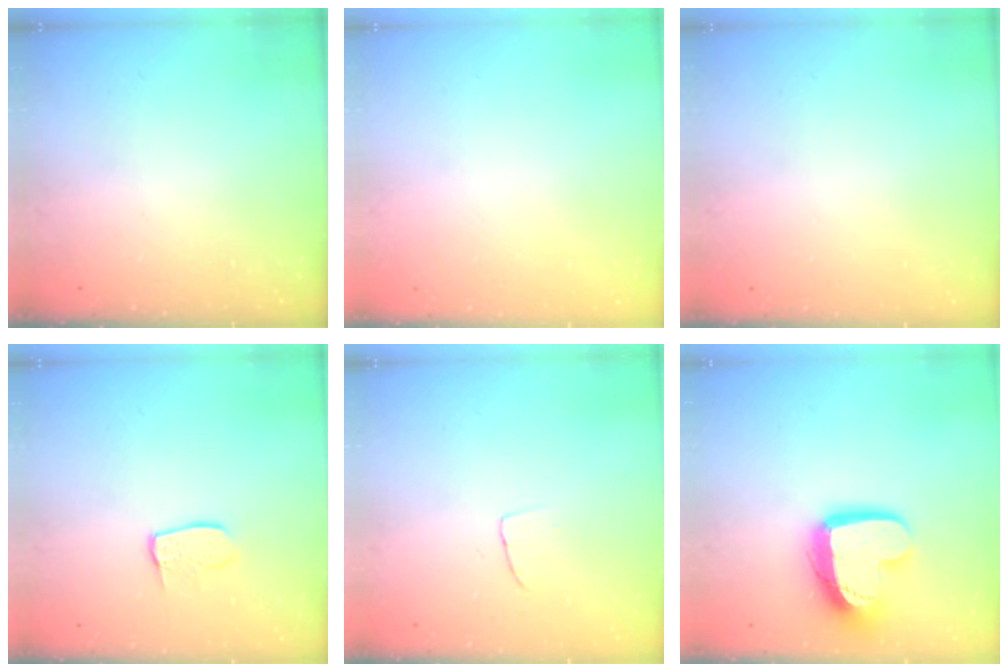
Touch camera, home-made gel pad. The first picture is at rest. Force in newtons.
{"total": 0.0}
{"total": 0.0}
{"total": 7.0, "press": 7.0, "slide": 0.6}
{"total": 3.3, "press": 3.3, "slide": 0.2}
{"total": 16.0, "press": 15.9, "slide": 1.5}